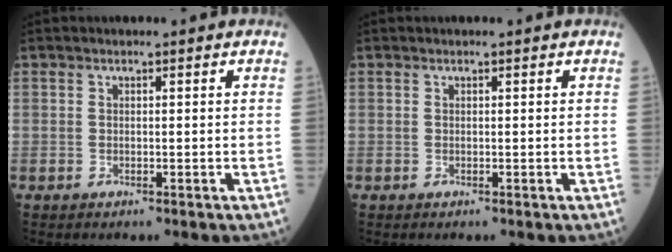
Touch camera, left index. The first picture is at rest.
{"total": 0.0}